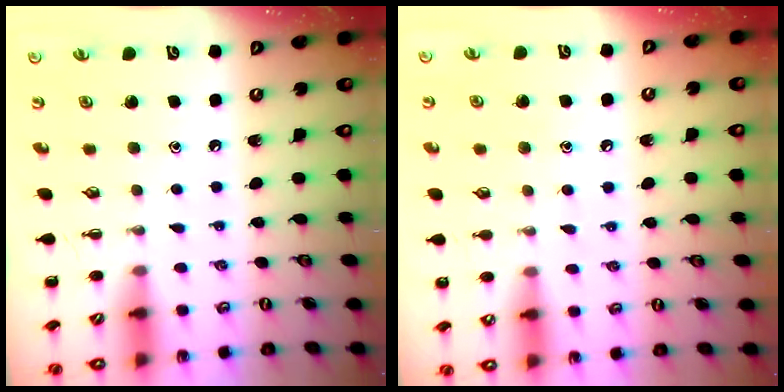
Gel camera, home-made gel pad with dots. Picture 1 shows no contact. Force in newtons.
{"total": 6.7, "press": 6.5, "slide": 1.7}